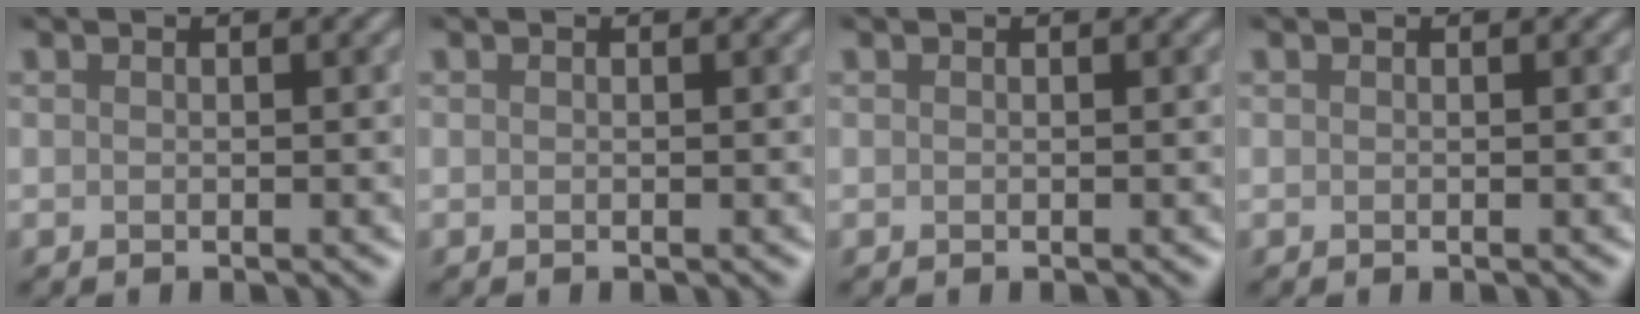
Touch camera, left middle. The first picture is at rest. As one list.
[{"total": 0.0}, {"total": 0.0}, {"total": 0.0}]